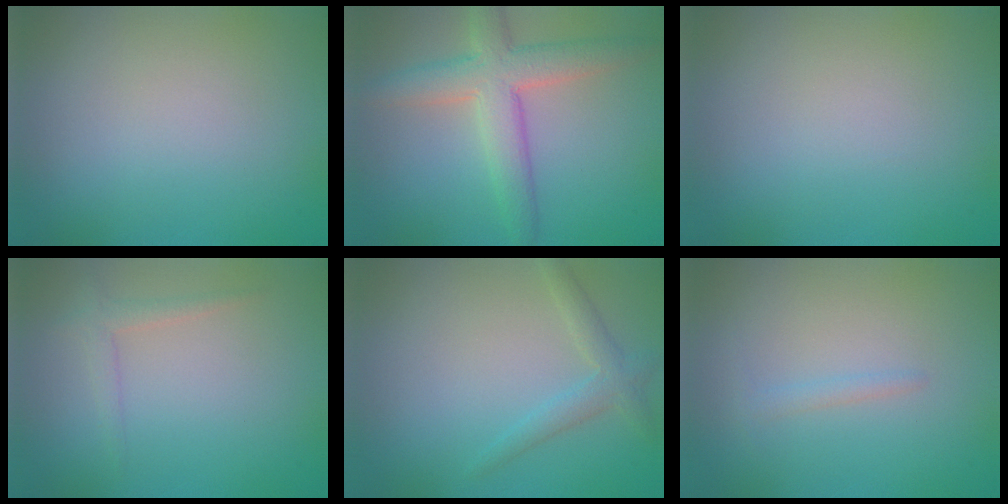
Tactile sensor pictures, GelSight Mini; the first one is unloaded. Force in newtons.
{"total": 5.6, "press": 5.6, "slide": 0.6}
{"total": 0.0}
{"total": 1.4, "press": 1.4, "slide": 0.1}
{"total": 2.0, "press": 2.0, "slide": 0.2}
{"total": 0.9, "press": 0.9, "slide": 0.1}